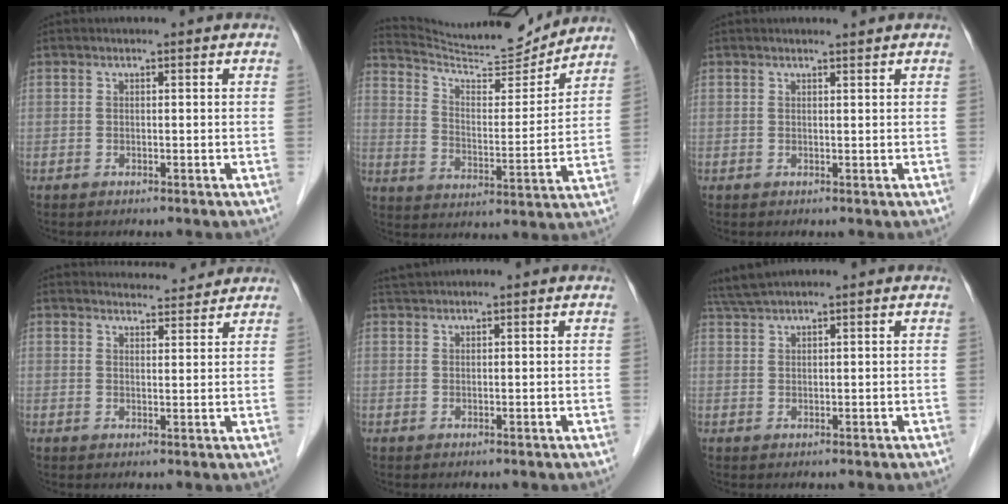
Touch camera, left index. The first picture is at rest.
{"total": 15.9, "force": [15.5, 0.8, 3.4], "torque": [-0.069, -0.016, 0.243]}
{"total": 1.2, "force": [1.1, -0.3, 0.2], "torque": [-0.008, -0.002, 0.021]}
{"total": 5.8, "force": [5.7, 0.7, 0.3], "torque": [-0.009, 0.013, 0.073]}
{"total": 1.8, "force": [1.8, -0.2, 0.3], "torque": [-0.008, 0.017, 0.040]}
{"total": 3.4, "force": [3.1, -0.6, 1.3], "torque": [-0.032, 0.020, 0.067]}